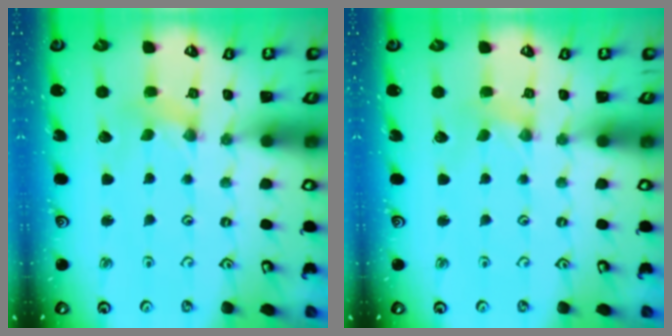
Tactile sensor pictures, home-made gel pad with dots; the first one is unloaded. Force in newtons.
{"total": 0.0}